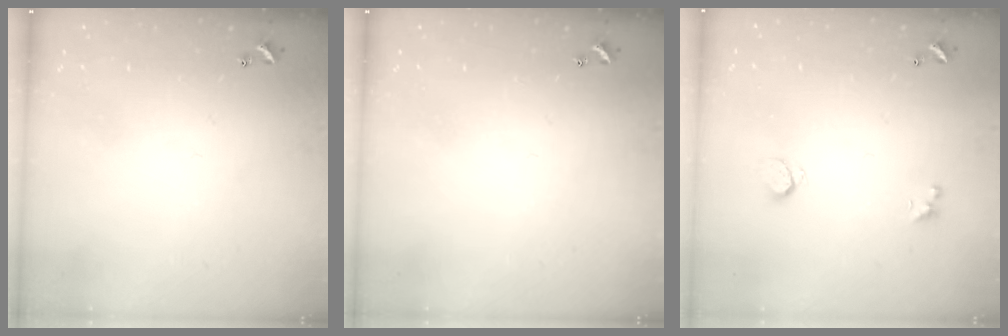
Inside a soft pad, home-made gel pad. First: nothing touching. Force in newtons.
{"total": 0.0}
{"total": 0.9, "press": 0.7, "slide": 0.5}